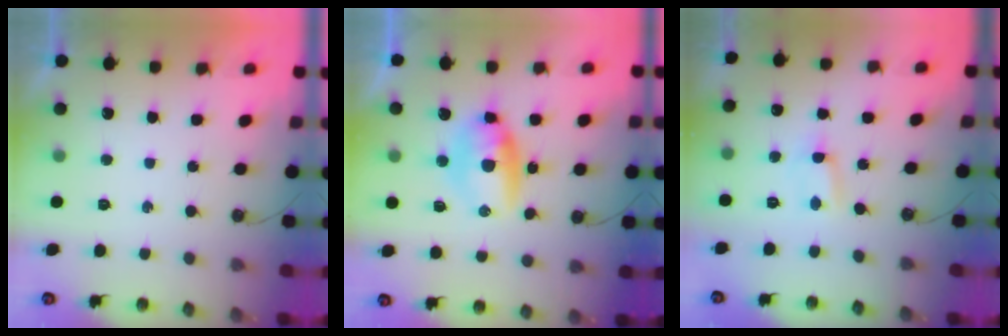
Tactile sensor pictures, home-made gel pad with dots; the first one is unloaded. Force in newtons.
{"total": 15.2, "press": 9.5, "slide": 11.9}
{"total": 0.5, "press": 0.3, "slide": 0.4}